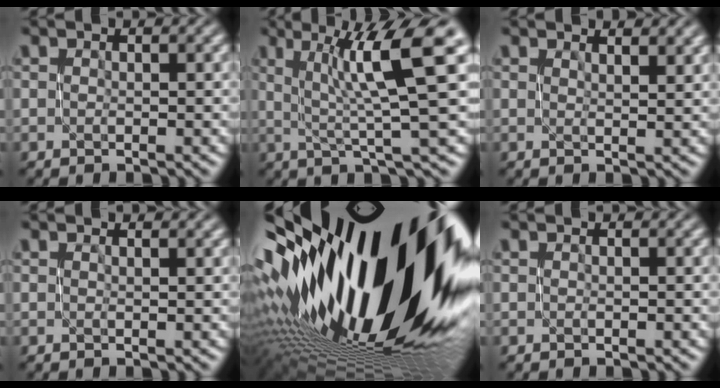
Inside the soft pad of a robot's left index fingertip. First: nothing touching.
{"total": 8.6, "force": [2.8, 1.5, 8.0], "torque": [-0.108, 0.010, 0.049]}
{"total": 2.8, "force": [2.3, 0.9, 1.4], "torque": [-0.013, 0.004, 0.030]}
{"total": 0.7, "force": [0.5, 0.2, 0.4], "torque": [-0.001, 0.002, 0.008]}
{"total": 22.3, "force": [3.2, 9.6, 19.9], "torque": [-0.336, -0.021, 0.040]}
{"total": 0.0}